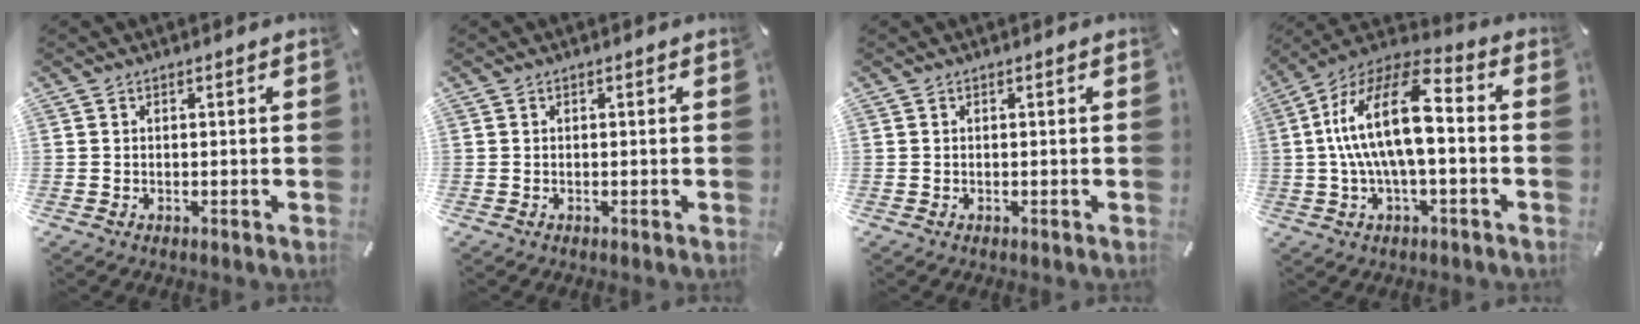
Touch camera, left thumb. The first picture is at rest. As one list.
[{"total": 0.0}, {"total": 0.0}, {"total": 17.8, "force": [0.6, 7.6, 16.0], "torque": [-0.330, 0.001, 0.006]}]